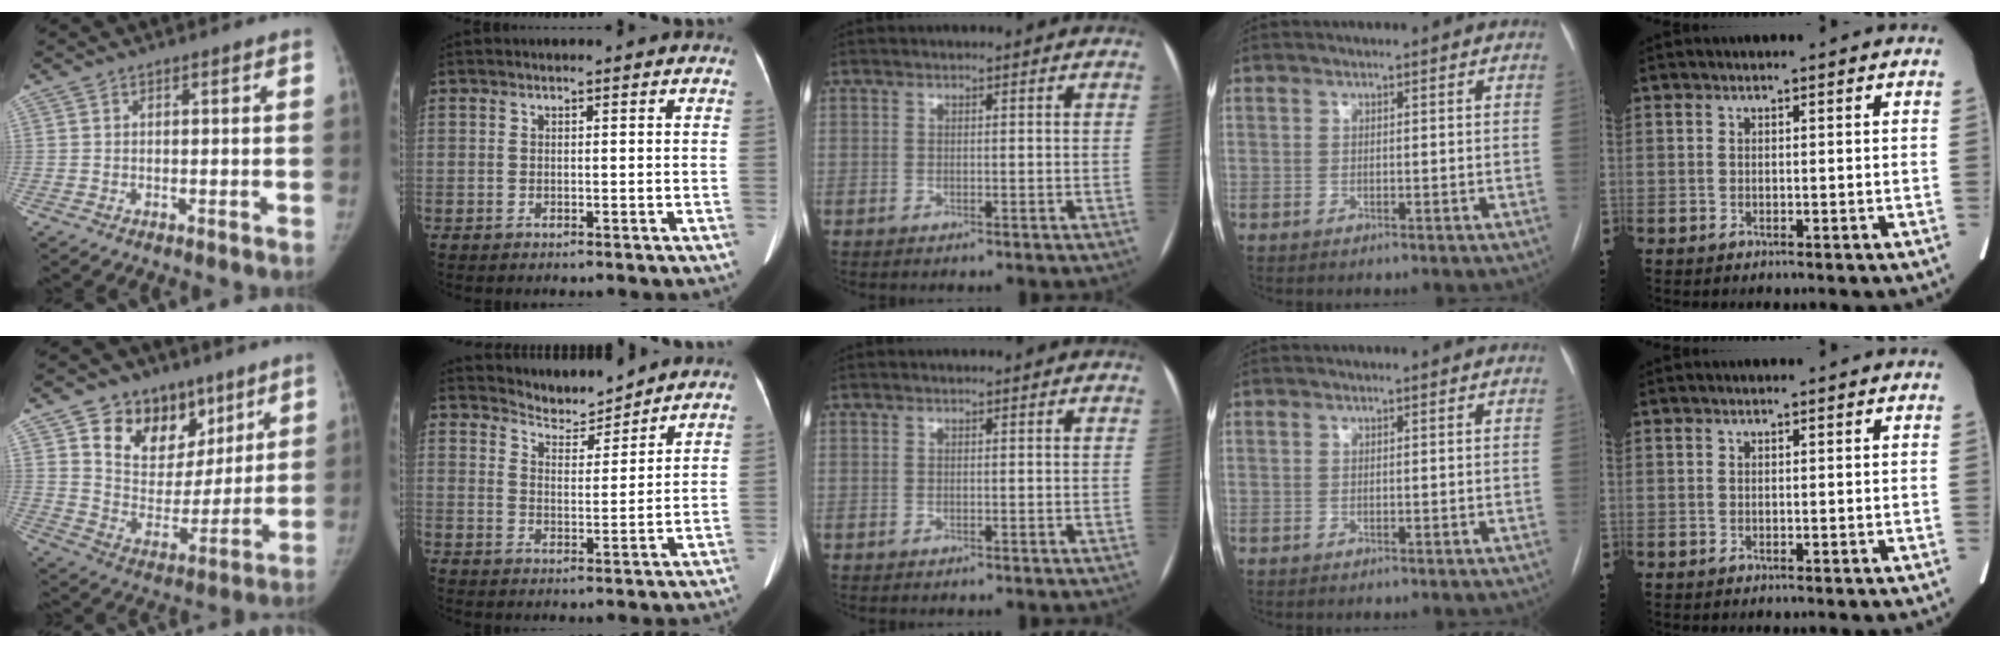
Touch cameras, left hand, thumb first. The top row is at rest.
{"thumb": {"total": 17.0, "force": [9.6, 12.1, 7.1], "torque": [-0.061, -0.042, 0.164]}, "index": {"total": 5.1, "force": [5.1, 0.4, -0.3], "torque": [-0.001, -0.002, 0.090]}}